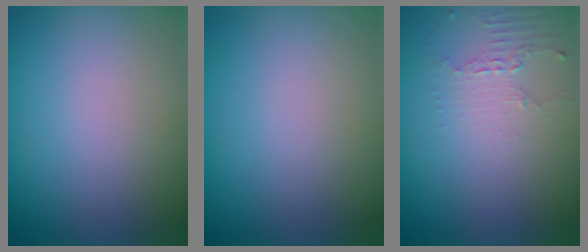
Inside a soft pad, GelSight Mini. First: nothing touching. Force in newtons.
{"total": 0.0}
{"total": 2.1, "press": 1.5, "slide": 1.5}